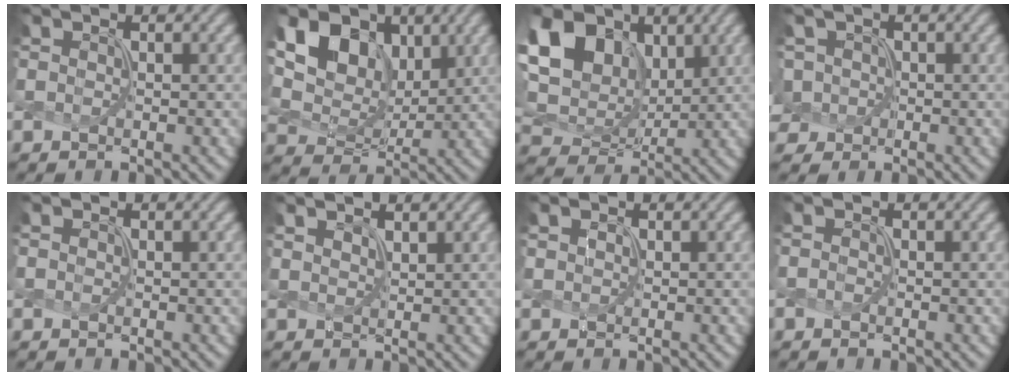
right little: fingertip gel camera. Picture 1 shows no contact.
{"total": 10.2, "force": [4.3, 7.3, 5.7], "torque": [-0.136, 0.024, 0.070]}
{"total": 12.8, "force": [5.2, 8.9, 7.7], "torque": [-0.183, 0.037, 0.084]}
{"total": 2.0, "force": [-0.2, 2.0, 0.4], "torque": [-0.018, 0.005, -0.001]}
{"total": 0.0}
{"total": 1.5, "force": [1.4, 0.4, 0.5], "torque": [-0.003, 0.006, 0.018]}
{"total": 0.0}
{"total": 0.5, "force": [-0.5, 0.0, 0.2], "torque": [-0.005, 0.001, -0.008]}